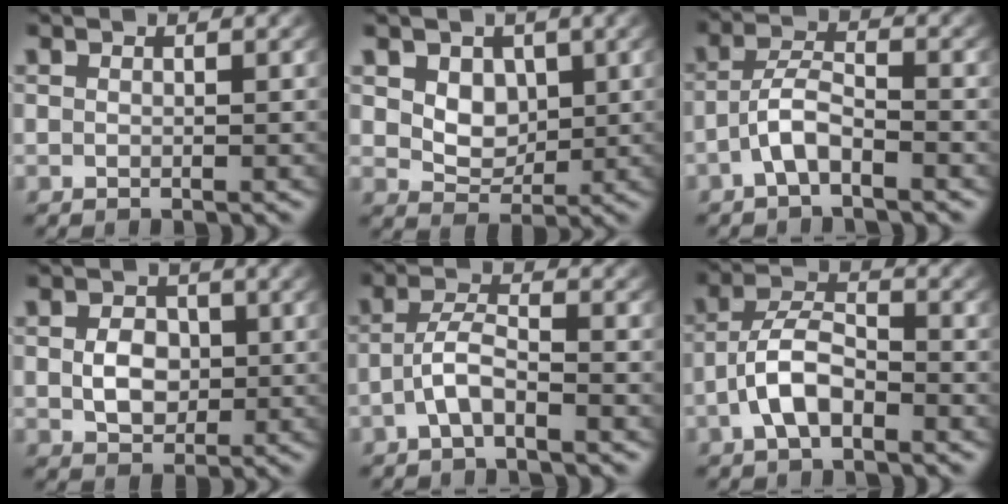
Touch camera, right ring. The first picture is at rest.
{"total": 4.4, "force": [1.4, 3.5, 2.4], "torque": [-0.046, -0.017, 0.035]}
{"total": 3.3, "force": [-2.1, 1.4, 2.2], "torque": [-0.039, -0.004, -0.039]}
{"total": 3.1, "force": [-0.1, 2.3, 2.1], "torque": [-0.030, -0.012, 0.009]}
{"total": 3.0, "force": [-1.9, 1.0, 2.1], "torque": [-0.040, -0.001, -0.035]}
{"total": 4.8, "force": [-1.9, 3.0, 3.3], "torque": [-0.065, -0.015, -0.030]}